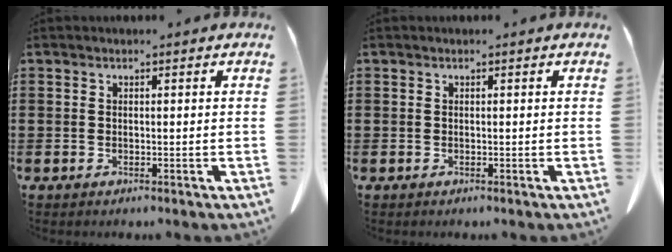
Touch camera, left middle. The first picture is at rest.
{"total": 0.0}